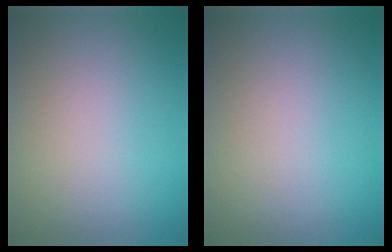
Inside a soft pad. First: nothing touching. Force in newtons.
{"total": 0.0}